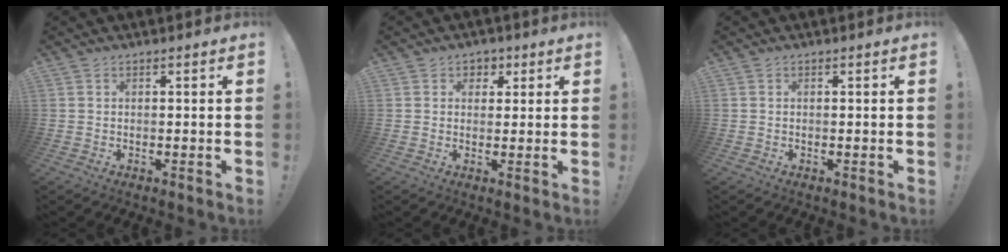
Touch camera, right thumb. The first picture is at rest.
{"total": 3.6, "force": [1.1, 3.3, 0.8], "torque": [0.003, -0.006, 0.018]}
{"total": 0.0}